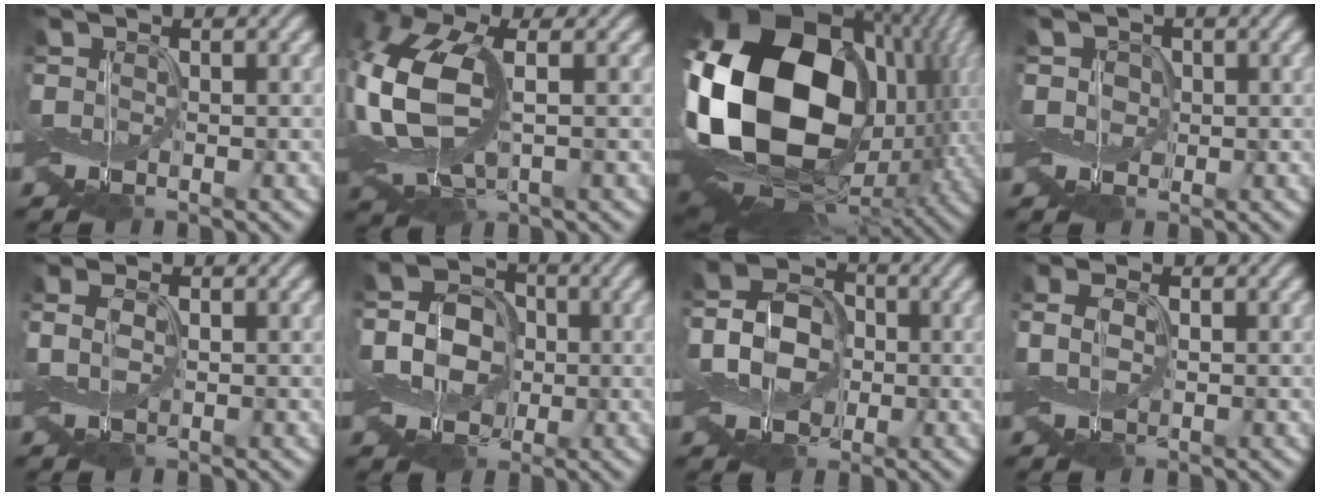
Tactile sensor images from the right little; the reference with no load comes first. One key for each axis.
{"total": 9.1, "fx": 0.4, "fy": 4.9, "fz": 7.7, "tx": -0.202, "ty": 0.004, "tz": 0.007}
{"total": 21.1, "fx": 0.9, "fy": 15.0, "fz": 14.8, "tx": -0.332, "ty": -0.023, "tz": 0.033}
{"total": 1.8, "fx": -0.1, "fy": 1.6, "fz": 0.7, "tx": -0.018, "ty": 0.004, "tz": -0.011}
{"total": 1.0, "fx": -0.2, "fy": 0.6, "fz": 0.9, "tx": -0.023, "ty": 0.003, "tz": -0.004}
{"total": 5.5, "fx": -1.1, "fy": 4.4, "fz": 3.1, "tx": -0.048, "ty": 0.002, "tz": -0.038}
{"total": 4.7, "fx": -1.6, "fy": 3.5, "fz": 2.7, "tx": -0.042, "ty": 0.007, "tz": -0.041}
{"total": 1.4, "fx": -0.3, "fy": 0.8, "fz": 1.1, "tx": -0.028, "ty": 0.004, "tz": -0.007}